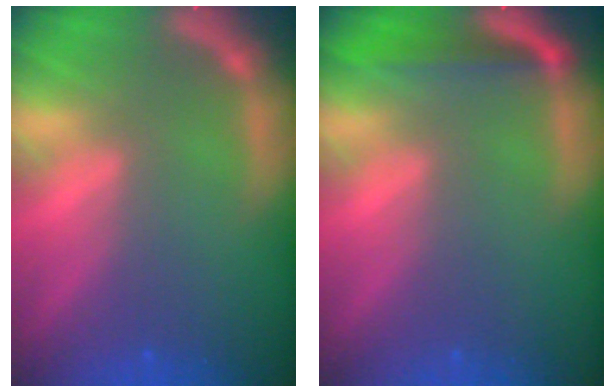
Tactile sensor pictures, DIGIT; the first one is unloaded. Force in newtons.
{"total": 3.0}